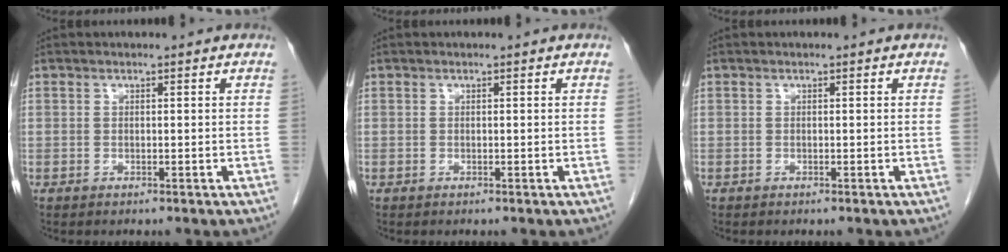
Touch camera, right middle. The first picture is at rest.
{"total": 0.0}
{"total": 0.0}